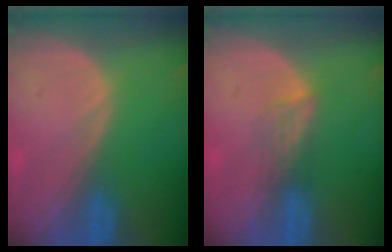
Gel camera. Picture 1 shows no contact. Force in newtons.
{"total": 2.8, "press": 2.5, "slide": 1.4}